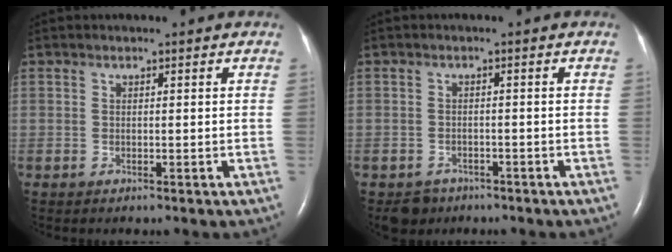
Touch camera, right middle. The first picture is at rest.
{"total": 3.0, "force": [-2.2, 2.1, 0.0], "torque": [-0.005, 0.004, -0.032]}